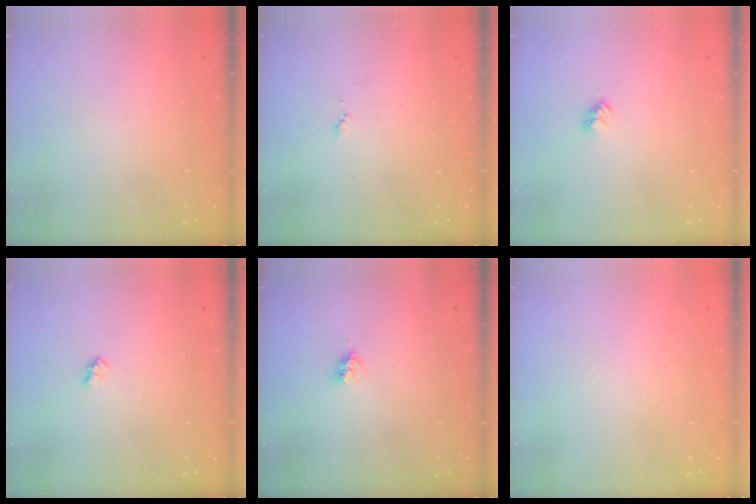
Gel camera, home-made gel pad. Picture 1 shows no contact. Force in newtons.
{"total": 3.6, "press": 3.6, "slide": 0.5}
{"total": 2.8, "press": 2.8, "slide": 0.4}
{"total": 2.0, "press": 2.0, "slide": 0.3}
{"total": 3.6, "press": 3.6, "slide": 0.1}
{"total": 0.0}